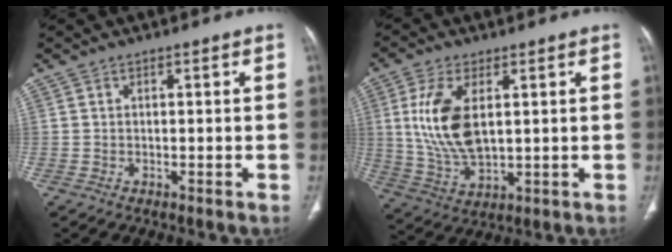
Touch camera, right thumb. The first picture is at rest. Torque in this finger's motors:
{"motor_torque": [-0.38, 0.90, 1.22, 0.54, 0.37]}